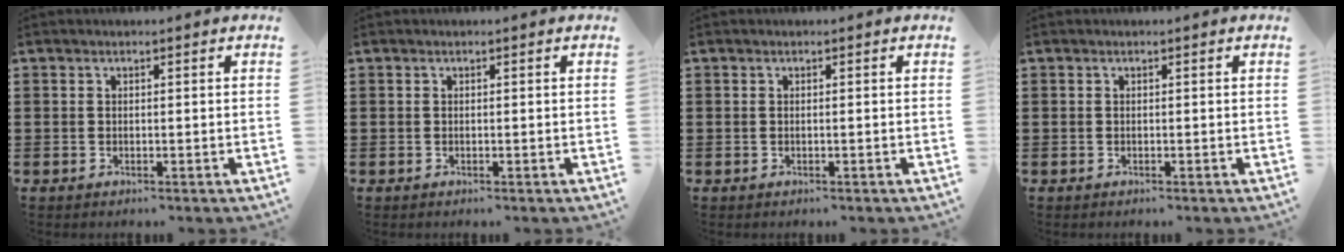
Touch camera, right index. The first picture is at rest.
{"total": 0.0}
{"total": 0.0}
{"total": 0.0}